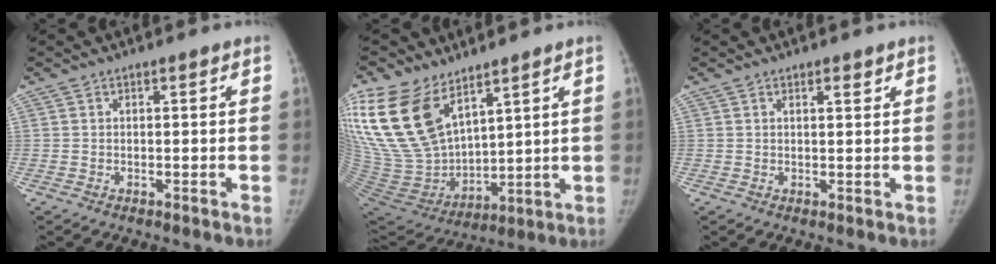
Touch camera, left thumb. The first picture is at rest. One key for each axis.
{"total": 21.1, "fx": 11.9, "fy": 11.8, "fz": 12.9, "tx": -0.261, "ty": -0.052, "tz": 0.243}
{"total": 1.1, "fx": 0.7, "fy": 0.5, "fz": 0.7, "tx": 0.000, "ty": -0.003, "tz": 0.010}